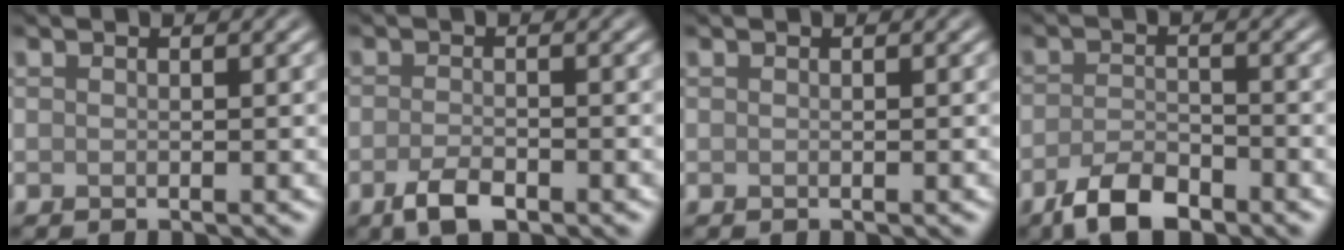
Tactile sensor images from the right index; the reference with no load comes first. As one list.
[{"total": 2.6, "force": [-1.6, 1.0, 1.9], "torque": [-0.039, -0.002, -0.033]}, {"total": 0.0}, {"total": 4.3, "force": [-3.0, 1.7, 2.6], "torque": [-0.044, -0.003, -0.061]}]